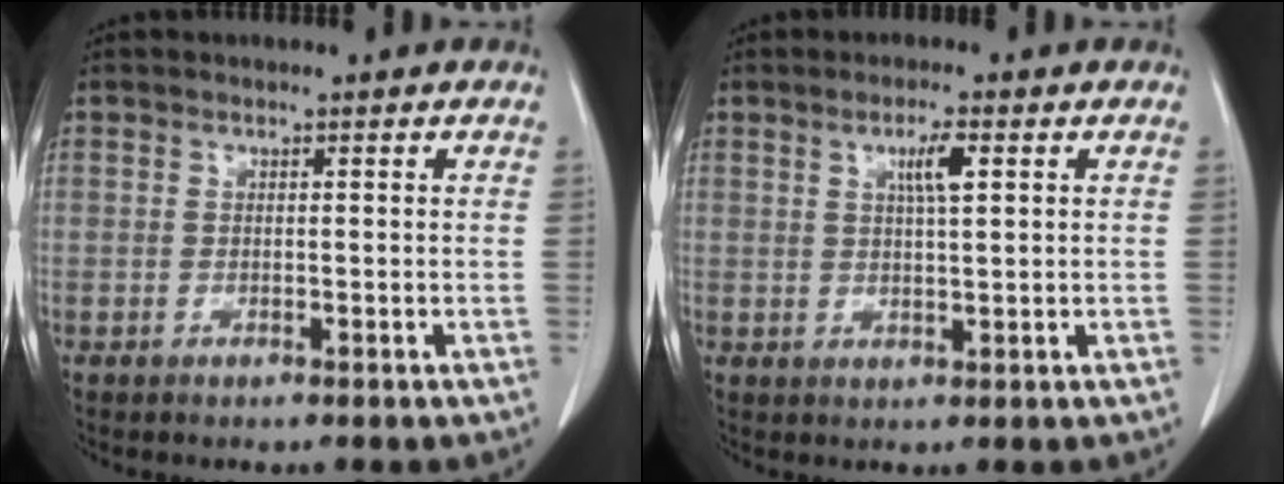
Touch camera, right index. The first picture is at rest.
{"total": 3.6, "force": [1.4, 0.3, 3.3], "torque": [-0.057, 0.000, 0.023]}